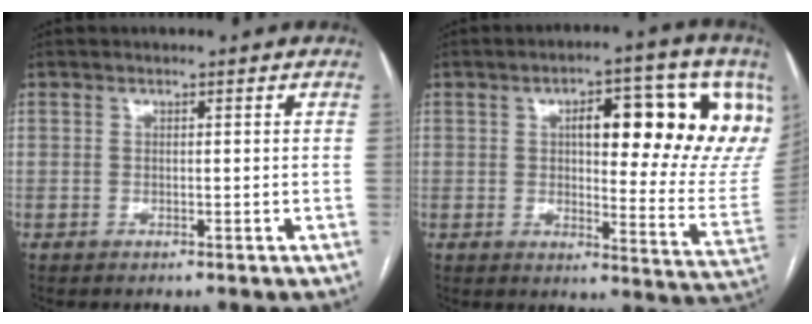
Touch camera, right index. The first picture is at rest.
{"total": 20.4, "force": [7.8, 5.6, 18.0], "torque": [-0.207, 0.015, 0.104]}